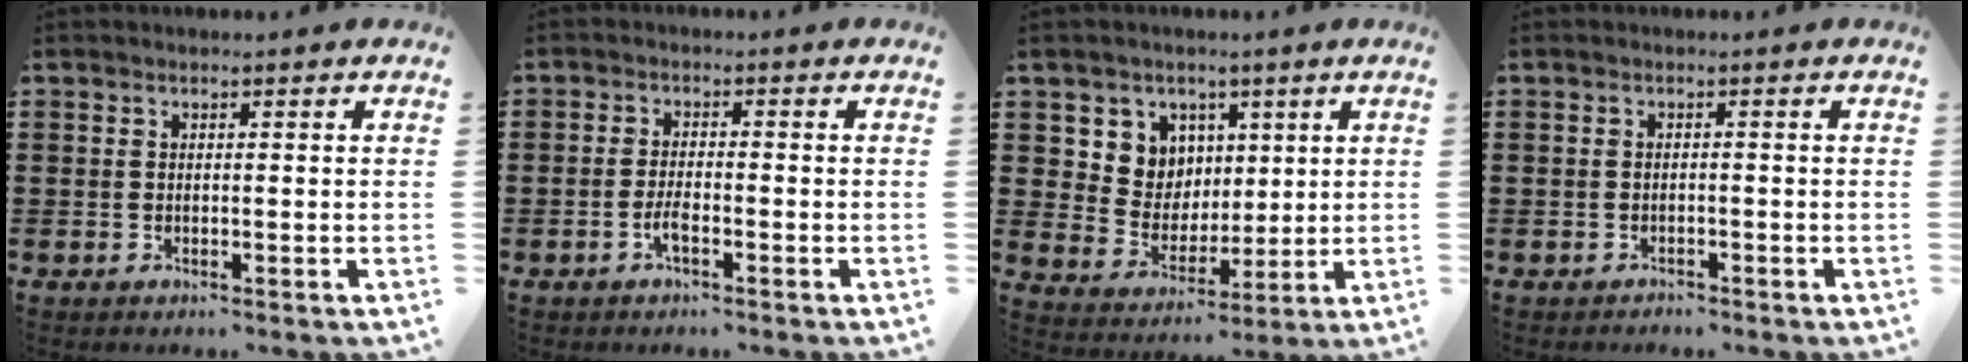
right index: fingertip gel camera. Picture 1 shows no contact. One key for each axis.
{"total": 2.5, "fx": -1.2, "fy": 0.6, "fz": 2.1, "tx": -0.044, "ty": -0.001, "tz": -0.025}
{"total": 7.2, "fx": 3.1, "fy": 6.4, "fz": 0.9, "tx": -0.049, "ty": -0.007, "tz": 0.059}
{"total": 0.9, "fx": -0.9, "fy": 0.2, "fz": 0.0, "tx": -0.004, "ty": 0.002, "tz": -0.020}